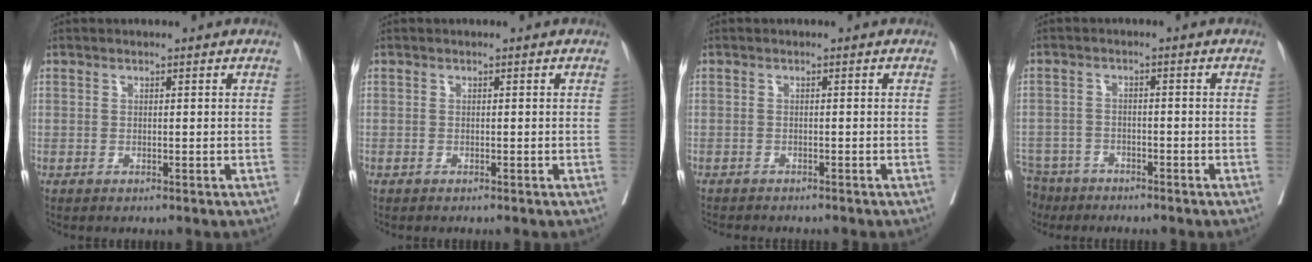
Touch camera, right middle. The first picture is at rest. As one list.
[{"total": 0.5, "force": [-0.5, 0.1, 0.2], "torque": [-0.005, -0.001, -0.009]}, {"total": 5.3, "force": [-4.8, 1.2, 2.0], "torque": [-0.026, -0.007, -0.066]}, {"total": 9.0, "force": [-7.2, 5.2, 1.8], "torque": [-0.059, -0.006, -0.121]}]